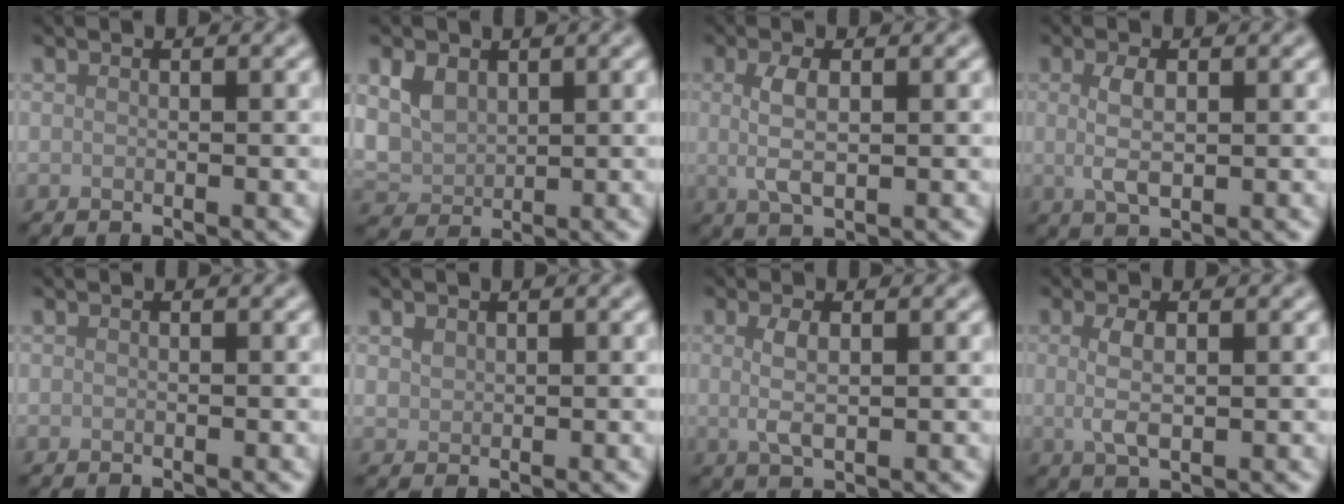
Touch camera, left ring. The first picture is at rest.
{"total": 3.3, "force": [1.2, 2.5, 1.8], "torque": [-0.039, -0.002, 0.025]}
{"total": 3.1, "force": [0.3, 1.2, 2.8], "torque": [-0.063, -0.001, 0.004]}
{"total": 2.7, "force": [0.3, 1.2, 2.5], "torque": [-0.056, -0.001, 0.005]}
{"total": 0.0}
{"total": 1.0, "force": [0.6, 0.7, 0.3], "torque": [-0.008, 0.000, 0.015]}
{"total": 2.4, "force": [0.3, 0.8, 2.2], "torque": [-0.049, -0.002, 0.007]}
{"total": 2.6, "force": [0.3, 0.9, 2.4], "torque": [-0.054, -0.002, 0.005]}